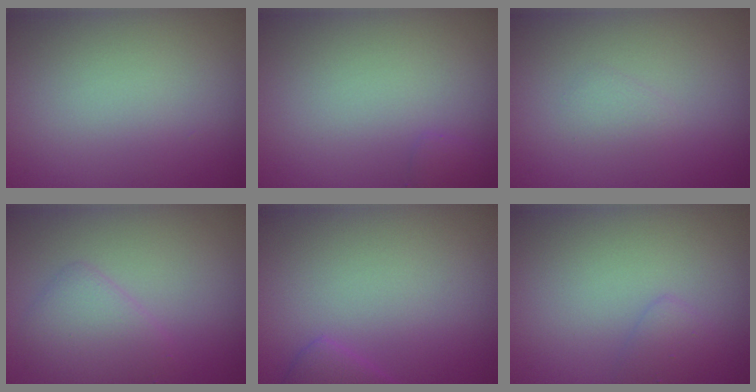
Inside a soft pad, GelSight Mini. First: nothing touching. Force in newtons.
{"total": 0.7, "press": 0.7, "slide": 0.0}
{"total": 0.7, "press": 0.7, "slide": 0.1}
{"total": 2.6, "press": 2.6, "slide": 0.1}
{"total": 1.5, "press": 1.5, "slide": 0.2}
{"total": 1.2, "press": 1.2, "slide": 0.0}